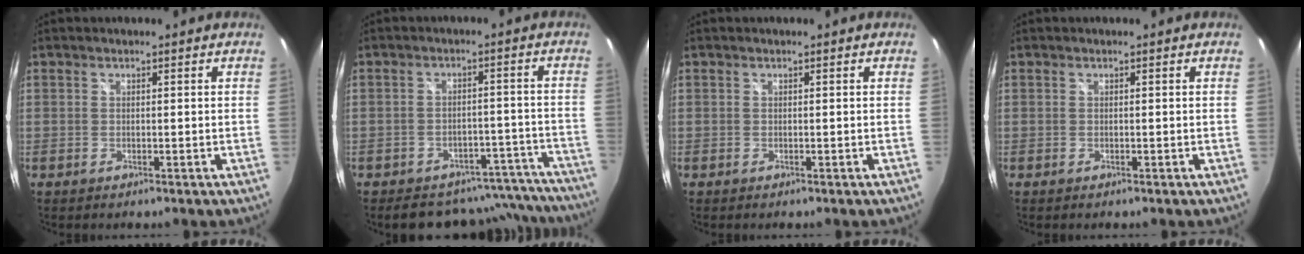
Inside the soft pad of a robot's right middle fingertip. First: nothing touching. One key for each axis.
{"total": 14.5, "fx": -13.2, "fy": 5.6, "fz": 2.1, "tx": -0.025, "ty": 0.052, "tz": -0.149}
{"total": 0.0}
{"total": 0.0}